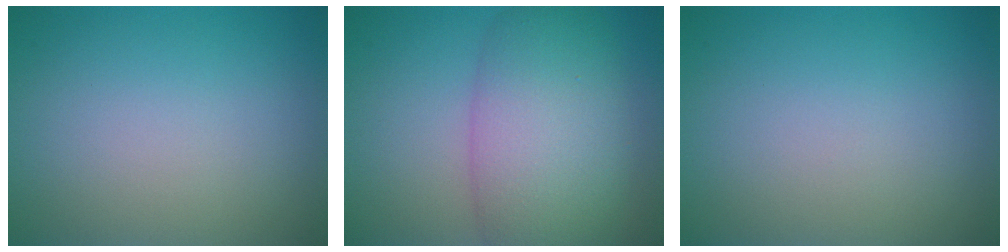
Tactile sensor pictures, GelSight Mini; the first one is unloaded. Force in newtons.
{"total": 8.6, "press": 8.6, "slide": 0.3}
{"total": 0.0}